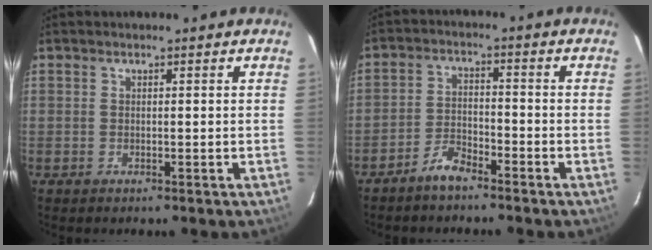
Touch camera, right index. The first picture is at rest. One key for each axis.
{"total": 4.6, "fx": -3.9, "fy": 1.4, "fz": 2.0, "tx": -0.054, "ty": 0.010, "tz": -0.076}